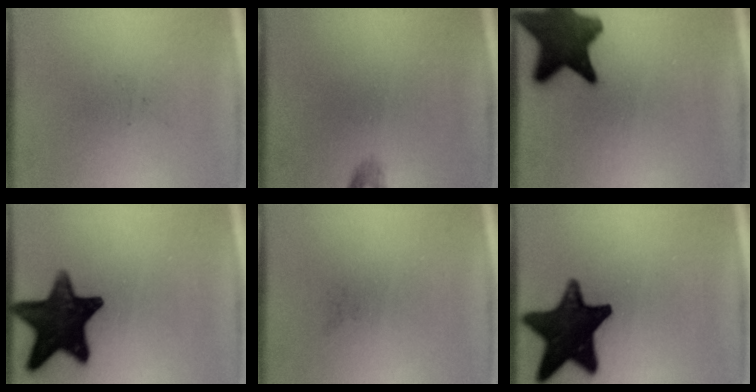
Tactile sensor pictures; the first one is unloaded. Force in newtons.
{"total": 1.0}
{"total": 14.0}
{"total": 15.3}
{"total": 0.0}
{"total": 17.0}